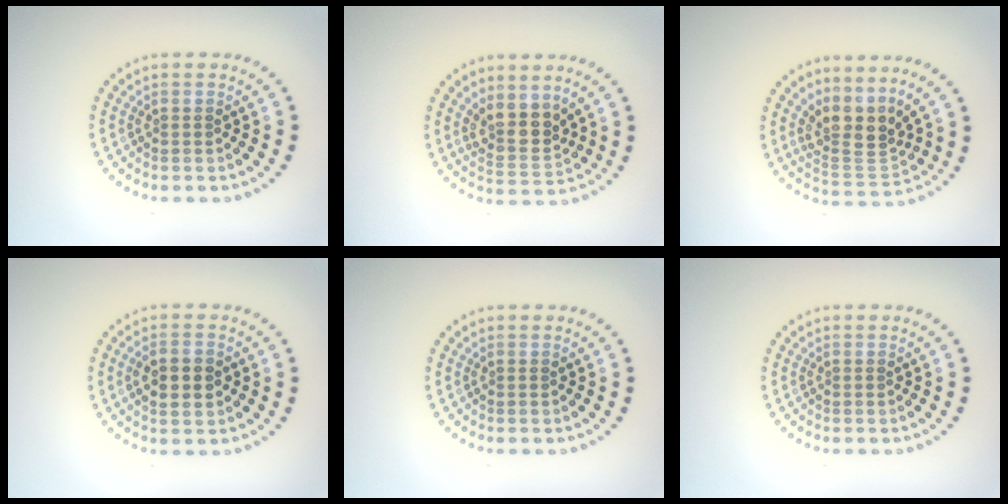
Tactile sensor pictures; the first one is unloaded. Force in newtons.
{"total": 3.4, "press": 2.7, "slide": 2.0}
{"total": 3.9, "press": 2.9, "slide": 2.6}
{"total": 2.9, "press": 2.9, "slide": 0.1}
{"total": 0.0}
{"total": 0.0}